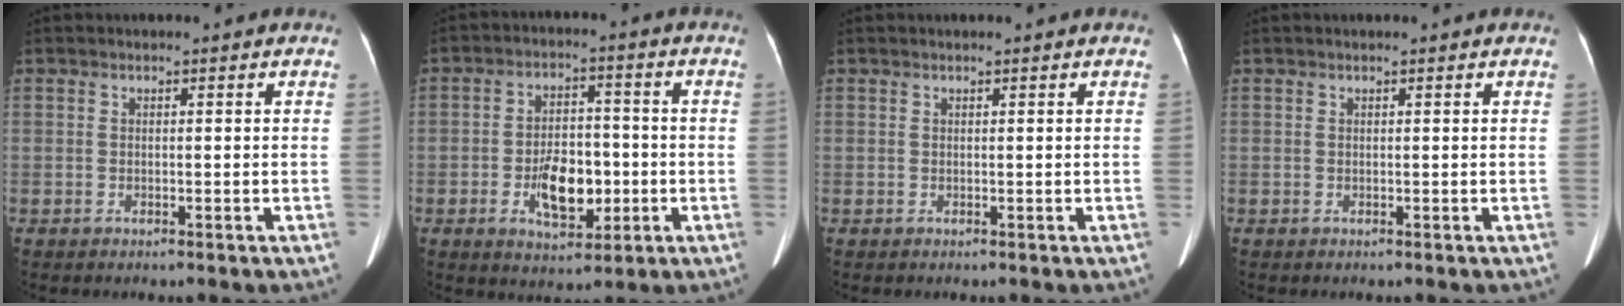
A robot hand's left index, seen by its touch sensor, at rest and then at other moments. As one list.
[{"total": 8.0, "force": [-2.2, 3.9, 6.7], "torque": [-0.127, 0.002, -0.034]}, {"total": 1.1, "force": [1.0, -0.1, 0.5], "torque": [-0.008, 0.016, 0.015]}, {"total": 0.7, "force": [0.6, -0.1, 0.3], "torque": [-0.004, 0.010, 0.010]}]